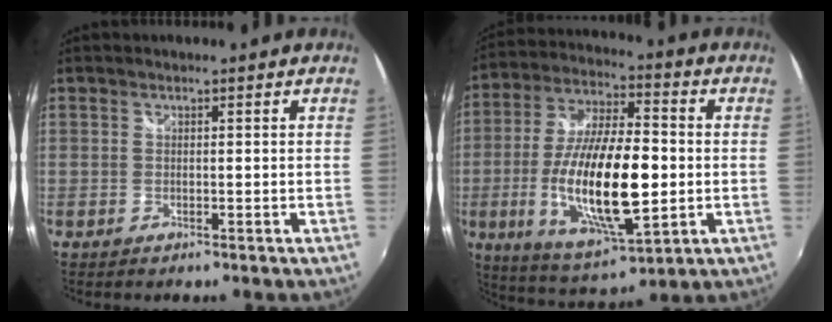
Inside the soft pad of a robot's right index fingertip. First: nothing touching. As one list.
[{"total": 21.4, "force": [-3.2, 7.5, 19.8], "torque": [-0.389, -0.019, -0.049]}]